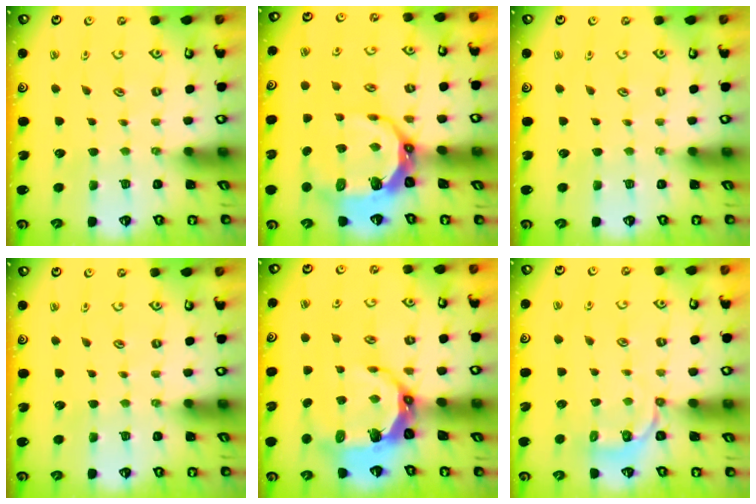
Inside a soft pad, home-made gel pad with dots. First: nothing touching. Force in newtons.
{"total": 11.5, "press": 10.6, "slide": 4.4}
{"total": 0.0}
{"total": 0.0}
{"total": 8.2, "press": 7.0, "slide": 4.4}
{"total": 3.8, "press": 2.8, "slide": 2.5}